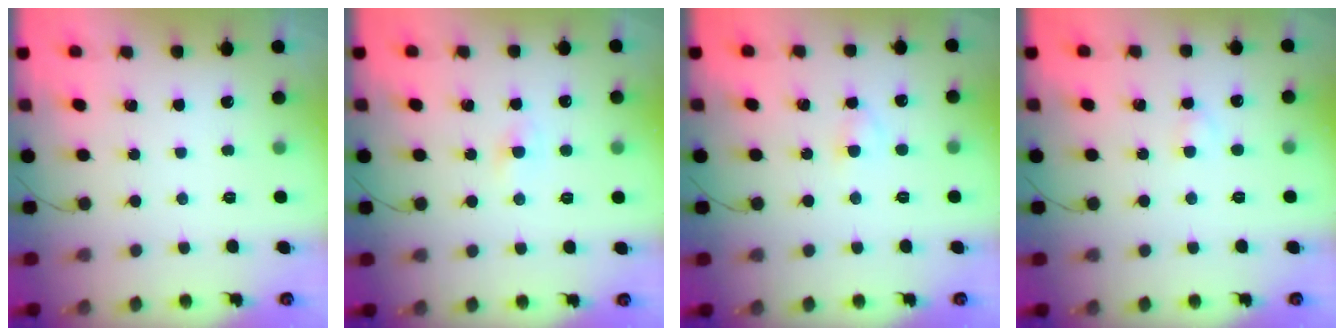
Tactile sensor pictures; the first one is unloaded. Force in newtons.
{"total": 2.1, "press": 1.9, "slide": 0.7}
{"total": 2.4, "press": 2.3, "slide": 0.9}
{"total": 1.5, "press": 1.3, "slide": 0.7}